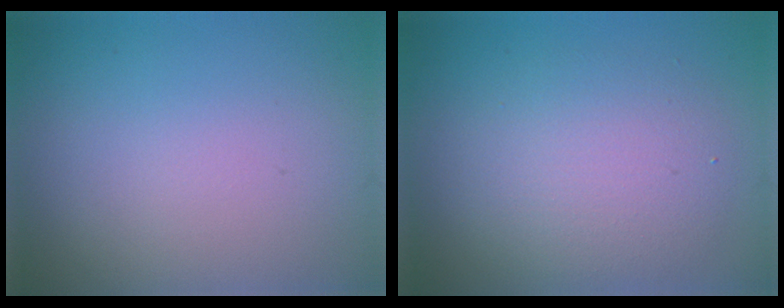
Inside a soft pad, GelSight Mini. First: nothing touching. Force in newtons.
{"total": 4.4, "press": 4.4, "slide": 0.3}